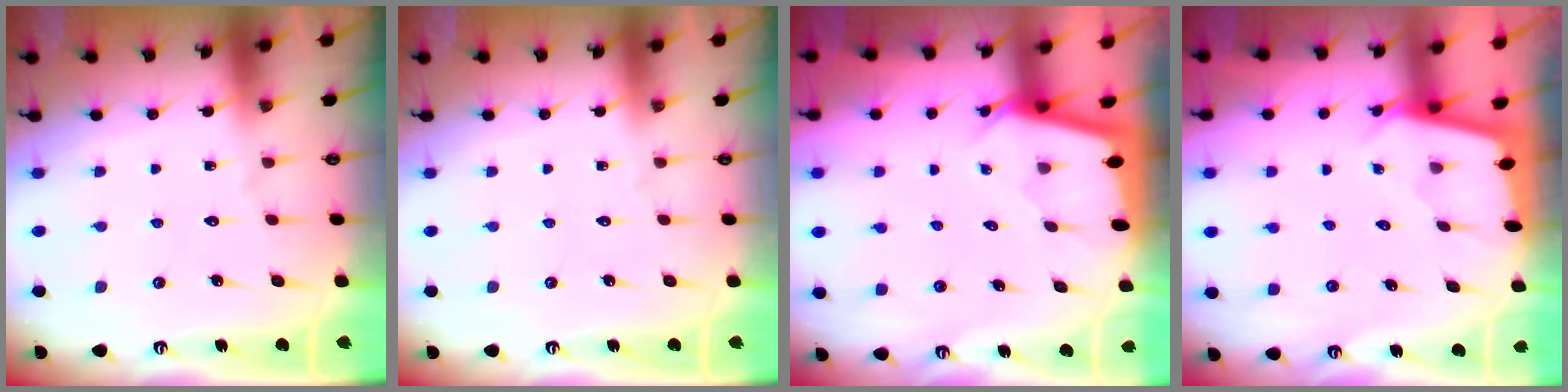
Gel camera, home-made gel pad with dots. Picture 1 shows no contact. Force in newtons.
{"total": 0.0}
{"total": 2.2, "press": 2.2, "slide": 0.1}
{"total": 1.7, "press": 1.7, "slide": 0.1}